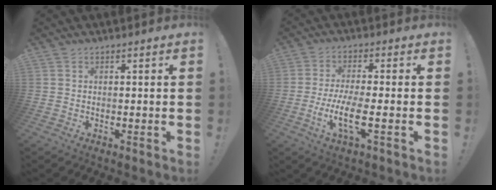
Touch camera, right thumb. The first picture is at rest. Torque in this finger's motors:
{"motor_torque": [-0.01, 0.18, 0.90, -0.61, 0.07]}